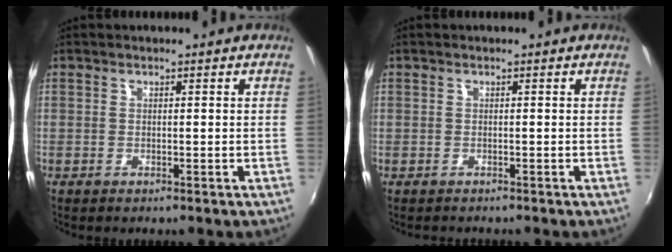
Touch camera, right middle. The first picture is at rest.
{"total": 1.2, "force": [-0.9, 0.8, -0.1], "torque": [-0.004, 0.002, -0.015]}